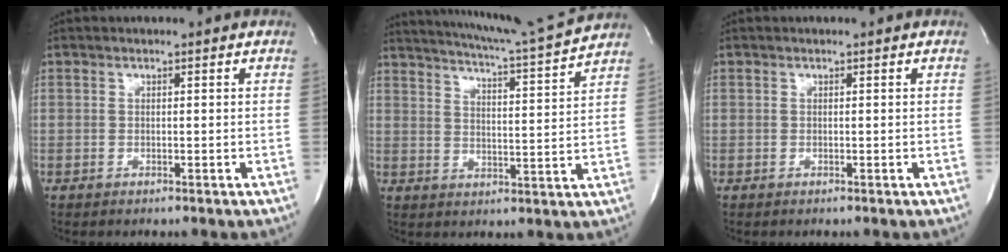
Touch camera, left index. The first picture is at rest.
{"total": 13.8, "force": [12.9, -1.8, 4.6], "torque": [-0.088, -0.035, 0.182]}
{"total": 0.0}